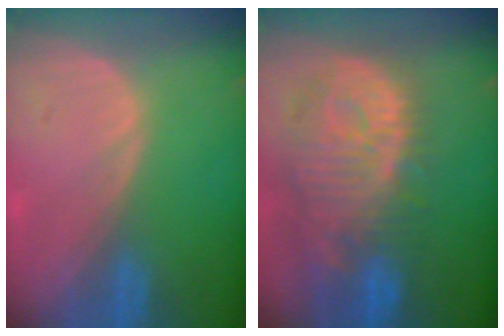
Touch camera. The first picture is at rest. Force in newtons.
{"total": 12.8, "press": 11.4, "slide": 5.9}